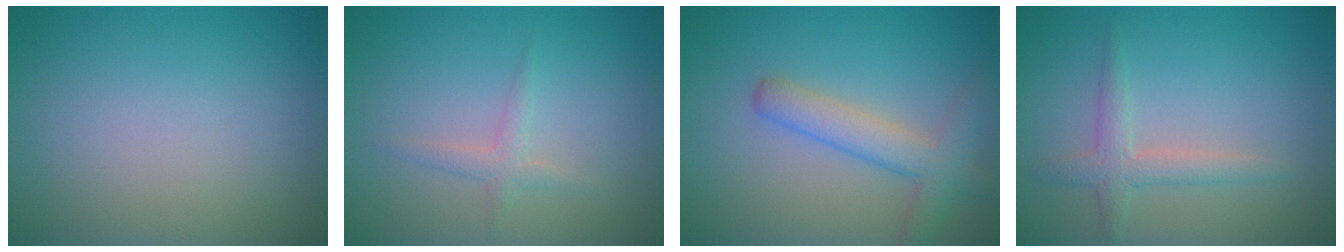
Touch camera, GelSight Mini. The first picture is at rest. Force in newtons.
{"total": 1.3, "press": 1.3, "slide": 0.0}
{"total": 3.8, "press": 3.8, "slide": 0.3}
{"total": 2.3, "press": 2.3, "slide": 0.1}